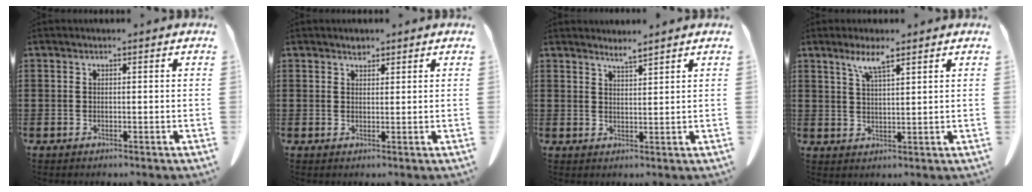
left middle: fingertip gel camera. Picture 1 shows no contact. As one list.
[{"total": 1.5, "force": [1.3, 0.6, 0.3], "torque": [-0.001, -0.004, 0.024]}, {"total": 2.6, "force": [2.4, -0.2, 0.9], "torque": [-0.021, -0.005, 0.045]}, {"total": 4.4, "force": [3.0, 0.5, 3.1], "torque": [-0.069, 0.003, 0.054]}]